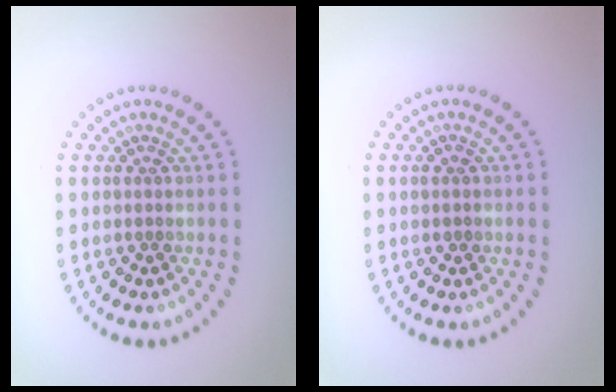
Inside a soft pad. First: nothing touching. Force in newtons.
{"total": 0.8, "press": 0.8, "slide": 0.1}